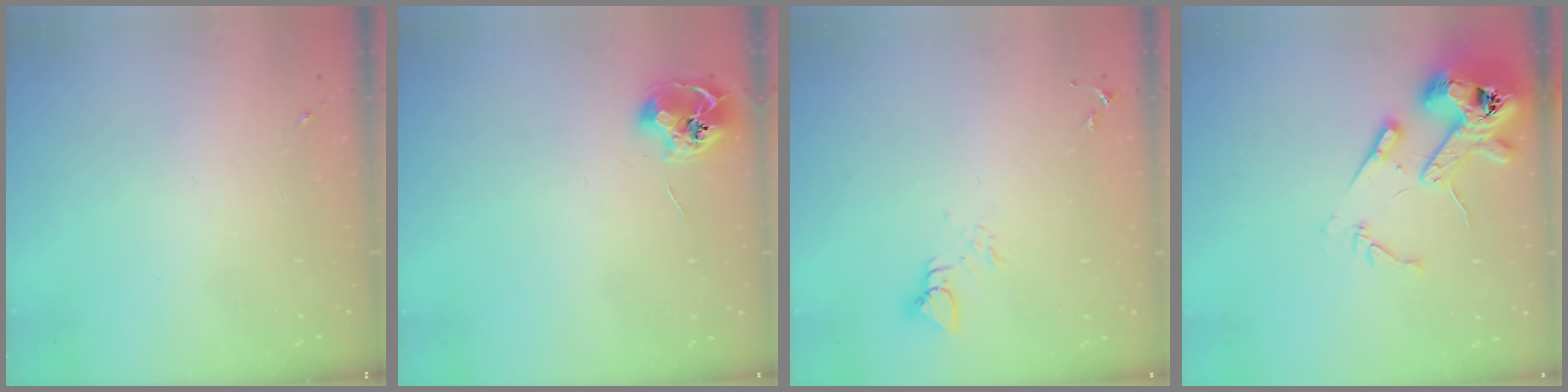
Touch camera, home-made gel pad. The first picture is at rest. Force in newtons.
{"total": 9.0, "press": 8.9, "slide": 0.8}
{"total": 3.7, "press": 3.7, "slide": 0.1}
{"total": 15.1, "press": 15.0, "slide": 2.1}